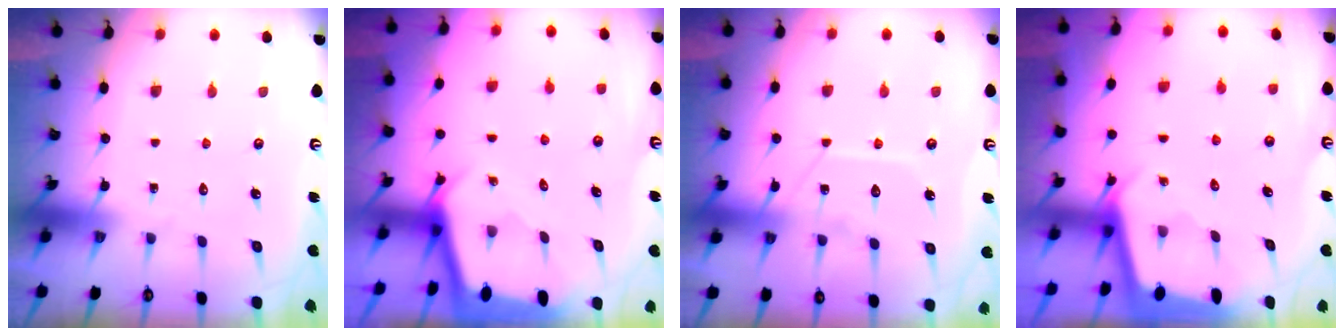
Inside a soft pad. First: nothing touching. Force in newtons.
{"total": 2.4, "press": 2.4, "slide": 0.1}
{"total": 10.7, "press": 10.7, "slide": 1.1}
{"total": 1.9, "press": 1.9, "slide": 0.1}